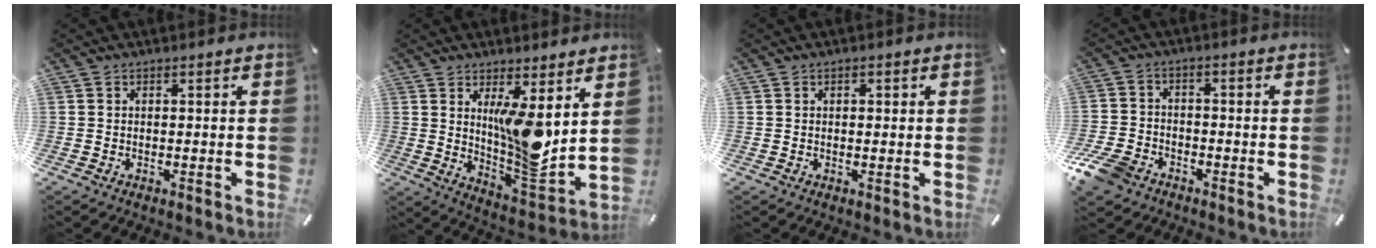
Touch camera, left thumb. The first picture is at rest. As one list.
[{"total": 12.3, "force": [3.9, 4.1, 11.0], "torque": [-0.182, -0.058, 0.068]}, {"total": 0.9, "force": [0.2, 0.6, 0.6], "torque": [-0.014, 0.005, 0.002]}, {"total": 7.9, "force": [-5.1, 5.1, 3.4], "torque": [-0.072, 0.026, -0.096]}]